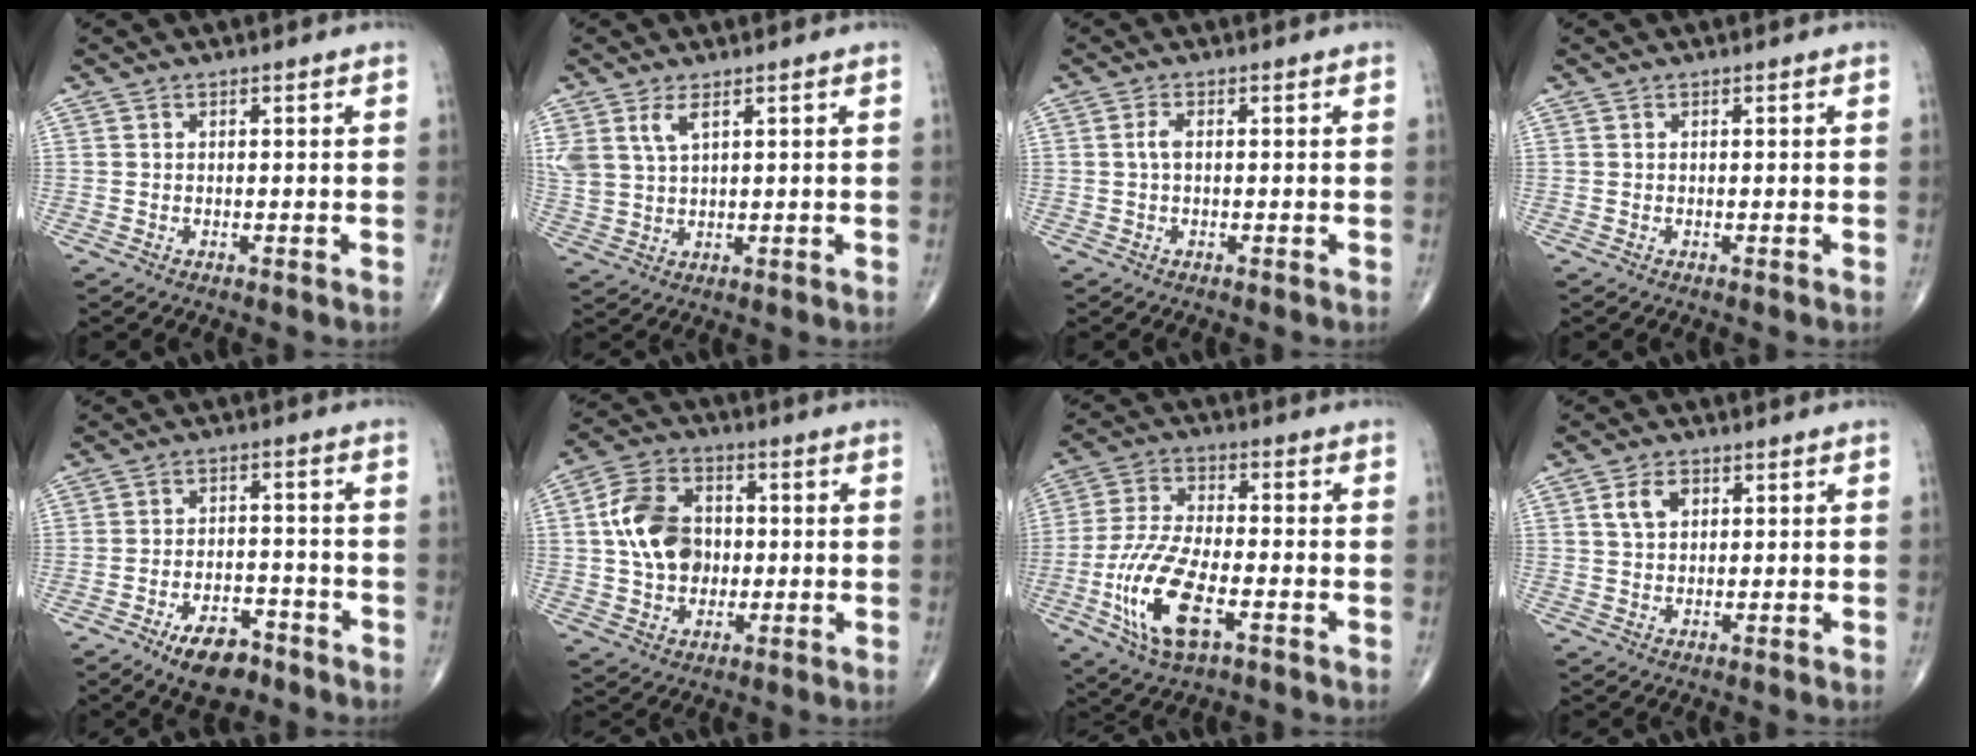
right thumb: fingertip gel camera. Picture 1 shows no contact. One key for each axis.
{"total": 5.5, "fx": 2.9, "fy": 2.6, "fz": 3.9, "tx": -0.089, "ty": -0.006, "tz": 0.067}
{"total": 1.6, "fx": 0.0, "fy": 0.7, "fz": 1.5, "tx": -0.033, "ty": 0.000, "tz": -0.001}
{"total": 0.0}
{"total": 8.3, "fx": -5.6, "fy": 3.9, "fz": 4.7, "tx": -0.063, "ty": 0.031, "tz": -0.090}
{"total": 14.2, "fx": 1.2, "fy": 10.3, "fz": 9.8, "tx": -0.162, "ty": 0.014, "tz": 0.020}
{"total": 14.6, "fx": -5.2, "fy": 6.1, "fz": 12.1, "tx": -0.254, "ty": 0.014, "tz": -0.093}
{"total": 4.2, "fx": 1.5, "fy": 2.9, "fz": 2.7, "tx": -0.043, "ty": 0.001, "tz": 0.027}